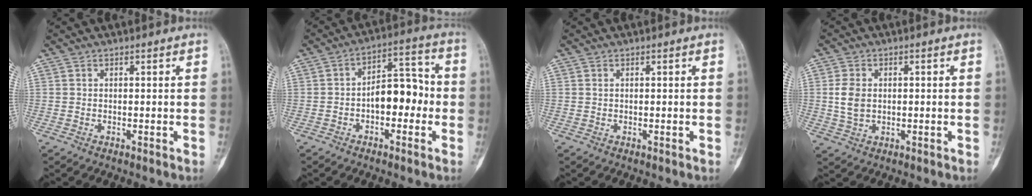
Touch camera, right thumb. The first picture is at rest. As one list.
[{"total": 9.4, "force": [-1.7, 5.5, 7.4], "torque": [-0.083, 0.040, -0.037]}, {"total": 0.0}, {"total": 4.9, "force": [0.3, 3.6, 3.4], "torque": [-0.064, 0.002, 0.008]}]